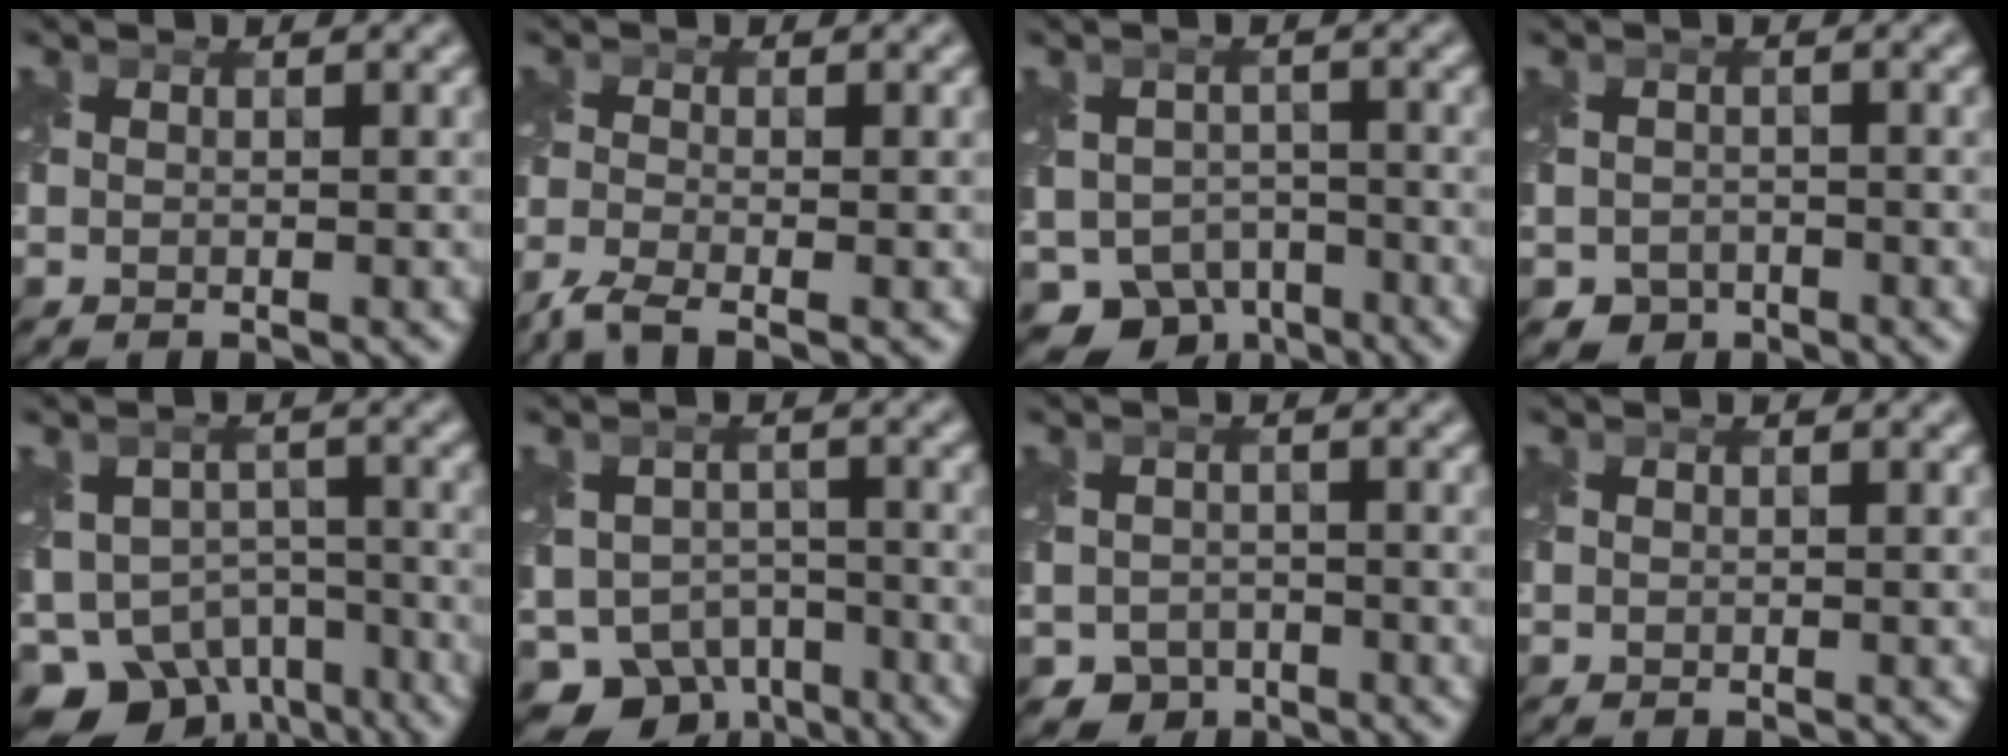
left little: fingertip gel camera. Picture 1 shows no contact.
{"total": 2.9, "force": [-2.4, 0.4, 1.5], "torque": [-0.040, -0.014, -0.065]}
{"total": 7.8, "force": [-5.3, 5.1, 2.6], "torque": [-0.036, -0.018, -0.082]}
{"total": 2.2, "force": [-1.5, 1.6, 0.4], "torque": [-0.004, -0.009, -0.028]}
{"total": 9.6, "force": [-6.9, 5.4, 3.9], "torque": [-0.062, -0.020, -0.106]}
{"total": 8.7, "force": [-6.1, 5.3, 3.2], "torque": [-0.047, -0.017, -0.094]}
{"total": 3.1, "force": [-2.1, 2.3, 0.6], "torque": [-0.006, -0.008, -0.038]}
{"total": 0.0}